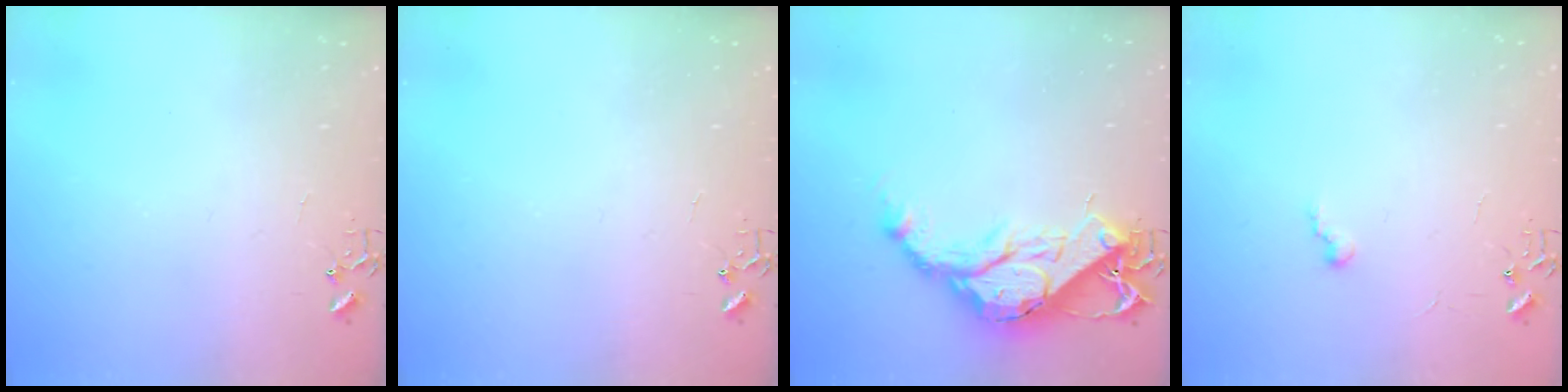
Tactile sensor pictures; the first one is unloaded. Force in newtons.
{"total": 0.0}
{"total": 17.2, "press": 17.1, "slide": 1.3}
{"total": 5.7, "press": 5.7, "slide": 0.5}